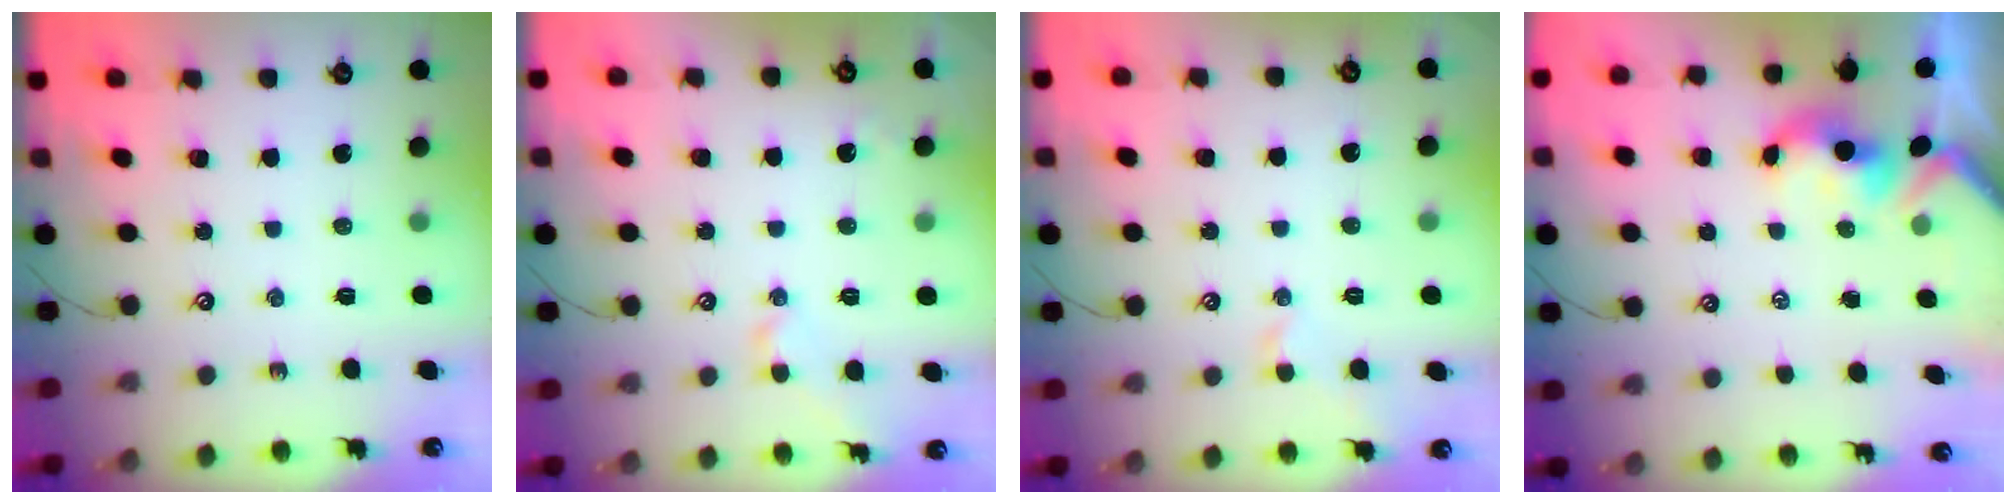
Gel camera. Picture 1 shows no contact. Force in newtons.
{"total": 1.2, "press": 0.9, "slide": 0.7}
{"total": 0.8, "press": 0.8, "slide": 0.1}
{"total": 1.1, "press": 0.8, "slide": 0.7}